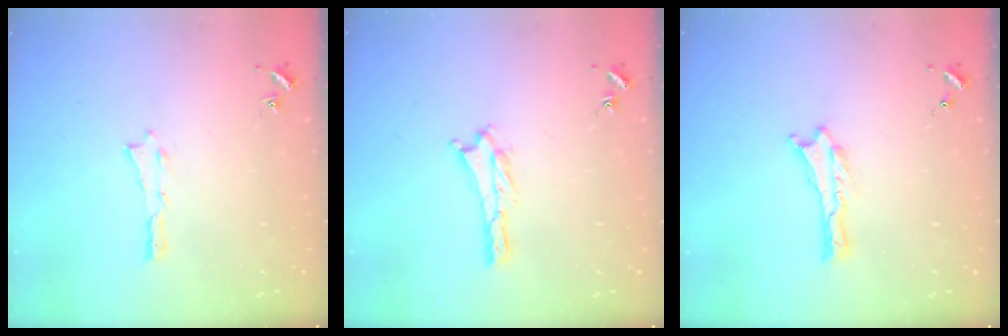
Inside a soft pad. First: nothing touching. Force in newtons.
{"total": 1.2, "press": 1.1, "slide": 0.2}
{"total": 0.0}